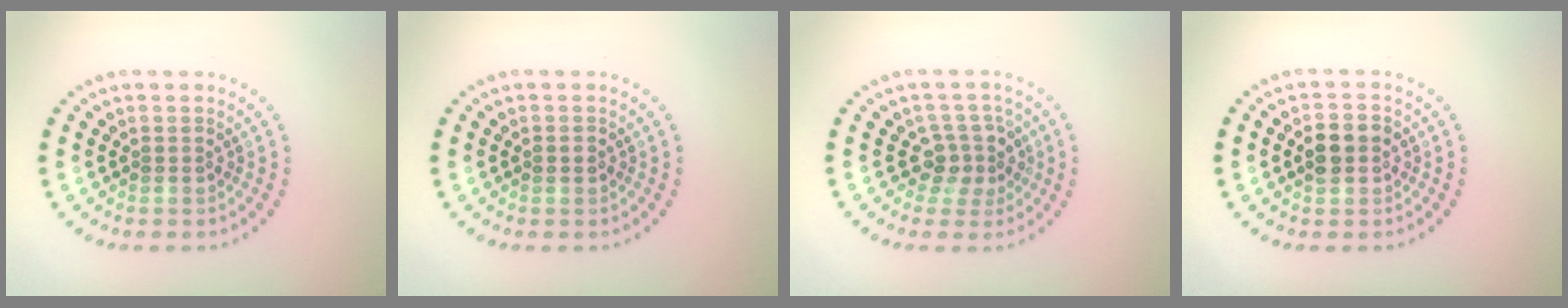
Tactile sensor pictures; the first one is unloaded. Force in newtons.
{"total": 0.9, "press": 0.9, "slide": 0.0}
{"total": 2.8, "press": 2.2, "slide": 1.7}
{"total": 3.0, "press": 2.9, "slide": 0.2}